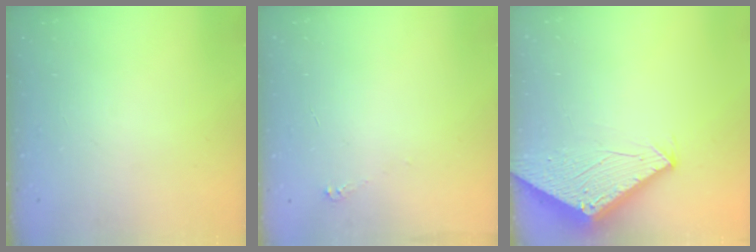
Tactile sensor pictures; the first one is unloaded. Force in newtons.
{"total": 2.5, "press": 2.5, "slide": 0.3}
{"total": 2.8, "press": 2.8, "slide": 0.1}